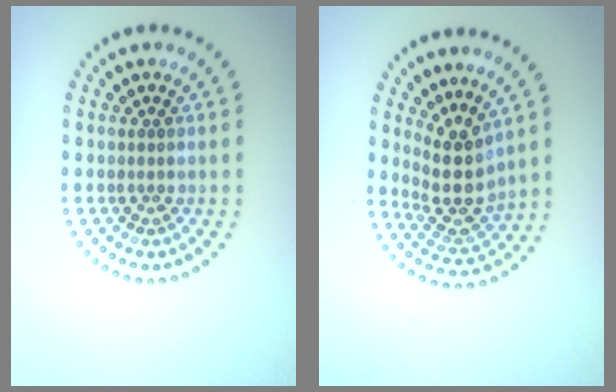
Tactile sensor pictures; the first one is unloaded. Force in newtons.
{"total": 4.0, "press": 3.1, "slide": 2.5}